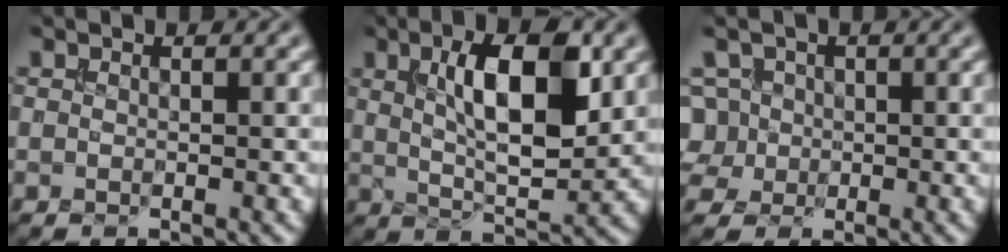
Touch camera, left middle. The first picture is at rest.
{"total": 8.1, "force": [2.2, 2.9, 7.3], "torque": [-0.117, 0.004, 0.038]}
{"total": 4.3, "force": [0.0, 4.0, 1.7], "torque": [-0.030, 0.032, -0.012]}